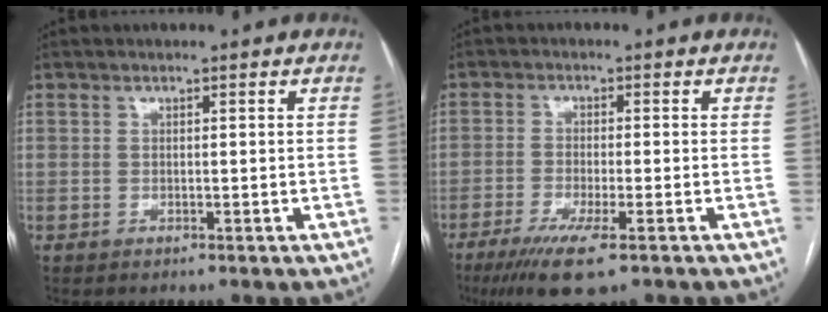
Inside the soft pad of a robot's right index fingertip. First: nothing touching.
{"total": 8.0, "force": [-5.0, 1.0, 6.2], "torque": [-0.109, -0.022, -0.081]}